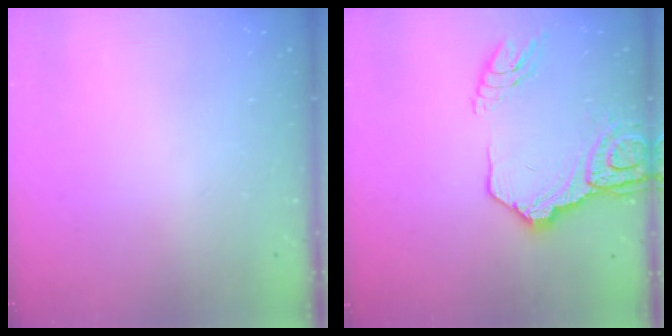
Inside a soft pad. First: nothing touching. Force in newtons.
{"total": 16.9, "press": 16.8, "slide": 1.7}